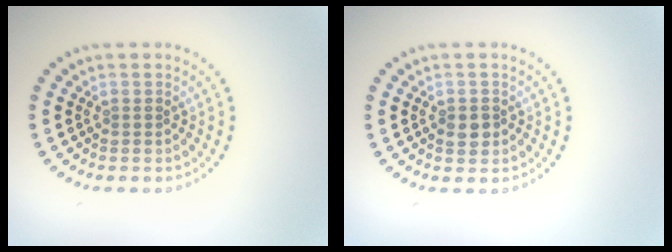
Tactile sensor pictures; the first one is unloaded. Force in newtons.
{"total": 1.7, "press": 1.7, "slide": 0.1}